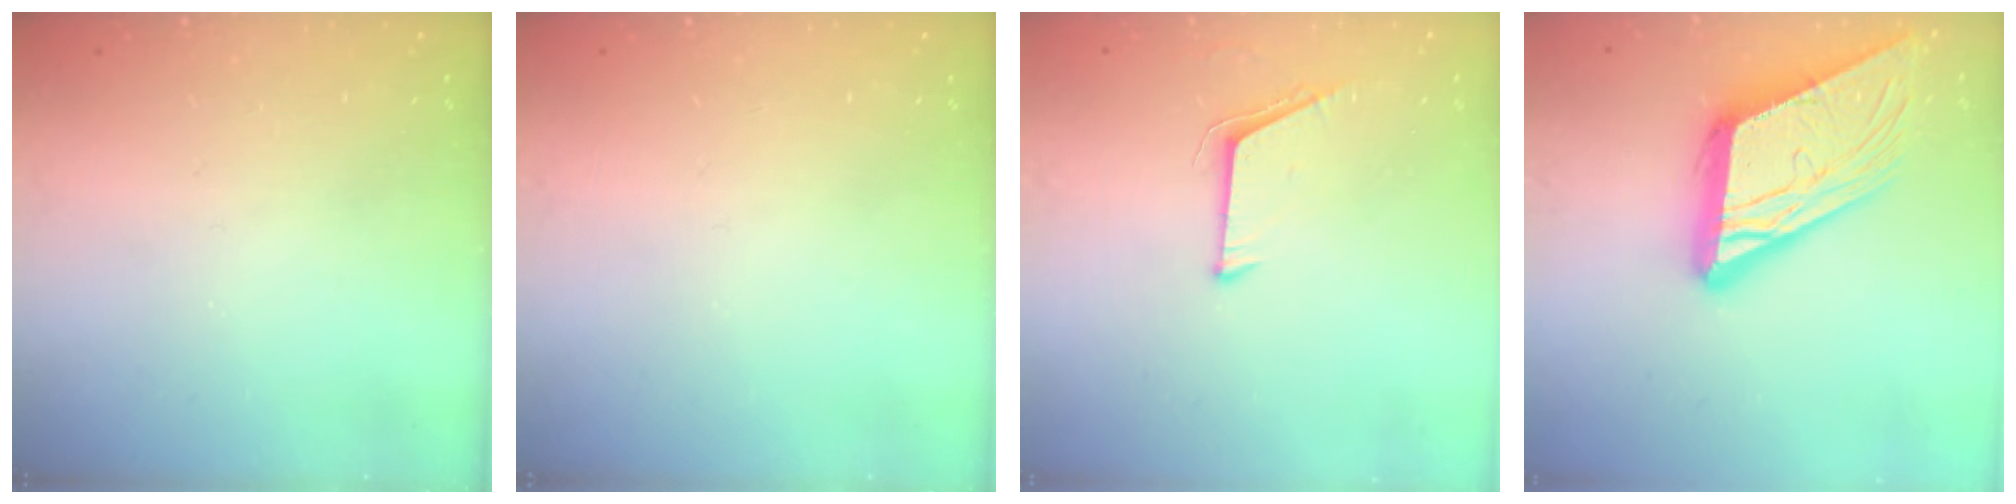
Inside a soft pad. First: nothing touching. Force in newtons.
{"total": 0.0}
{"total": 5.7, "press": 5.7, "slide": 0.5}
{"total": 18.0, "press": 17.8, "slide": 2.4}